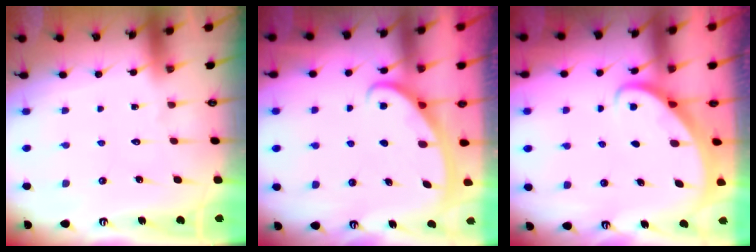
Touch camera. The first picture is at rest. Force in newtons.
{"total": 2.8, "press": 2.8, "slide": 0.4}
{"total": 2.8, "press": 2.8, "slide": 0.2}